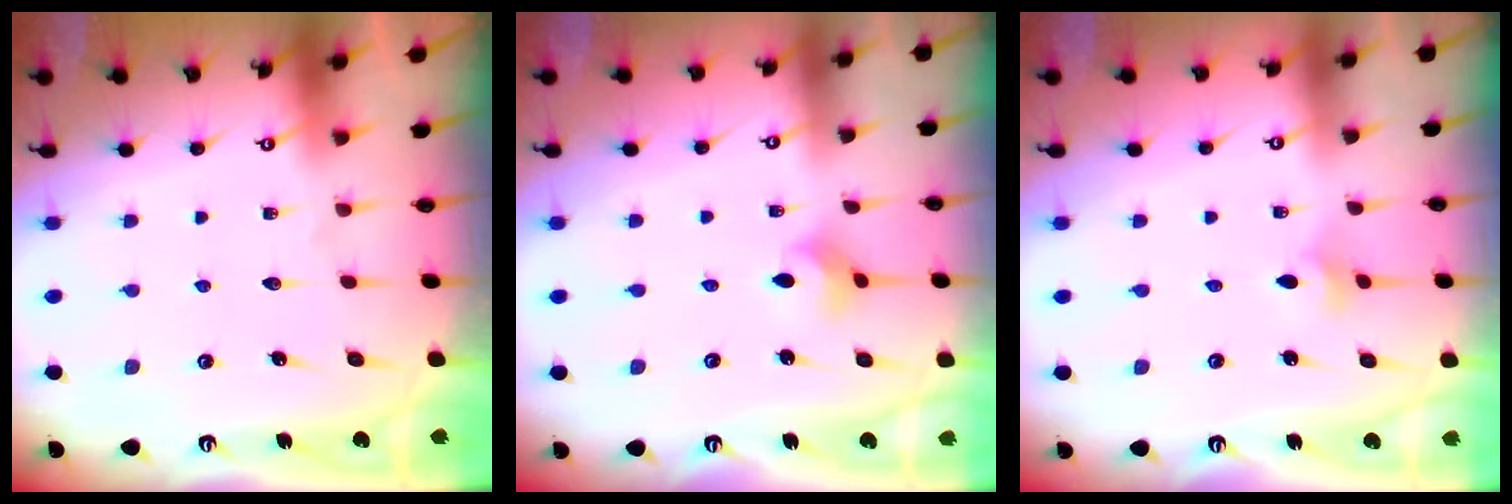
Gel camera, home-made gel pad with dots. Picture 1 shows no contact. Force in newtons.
{"total": 3.6, "press": 3.6, "slide": 0.2}
{"total": 2.7, "press": 2.6, "slide": 0.5}